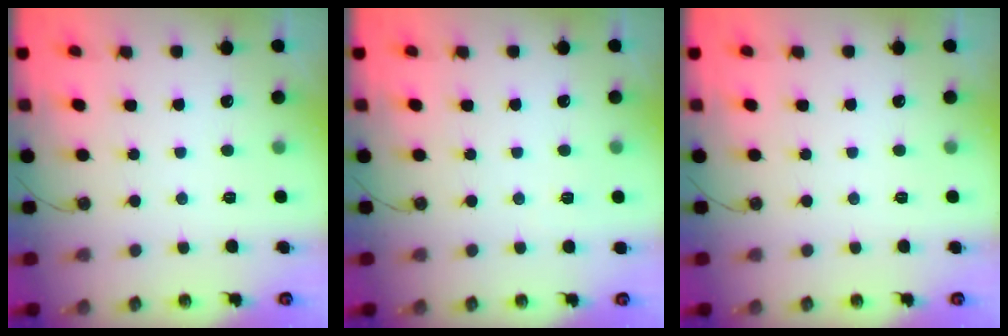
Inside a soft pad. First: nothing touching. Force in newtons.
{"total": 1.6, "press": 1.5, "slide": 0.5}
{"total": 0.0}